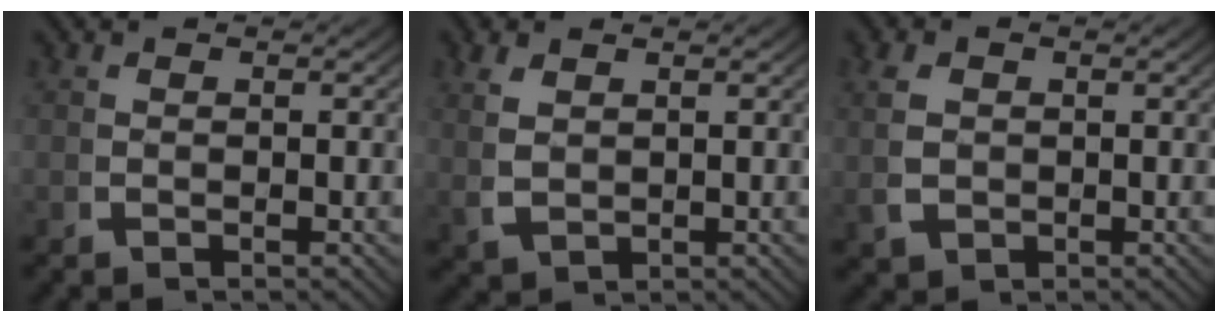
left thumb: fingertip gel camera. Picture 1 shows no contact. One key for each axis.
{"total": 2.4, "fx": 1.1, "fy": 1.6, "fz": 1.4, "tx": -0.032, "ty": -0.001, "tz": 0.033}
{"total": 3.5, "fx": 0.3, "fy": 2.9, "fz": 2.0, "tx": -0.053, "ty": -0.010, "tz": 0.014}